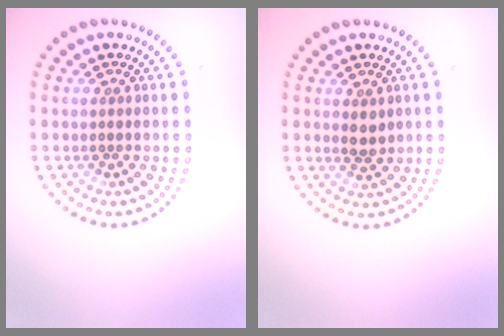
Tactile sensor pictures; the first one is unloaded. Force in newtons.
{"total": 1.4, "press": 1.4, "slide": 0.4}